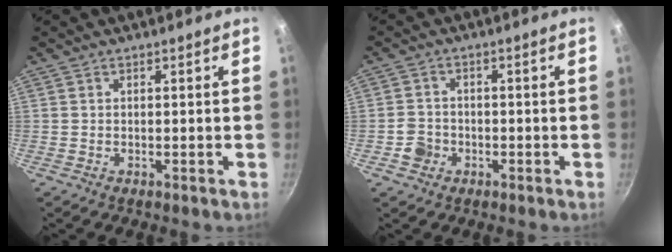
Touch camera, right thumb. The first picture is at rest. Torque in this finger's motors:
{"motor_torque": [0.45, 0.43, 0.52, 0.19, 0.01]}